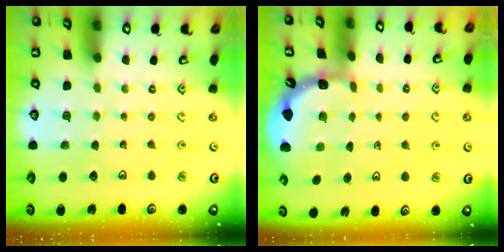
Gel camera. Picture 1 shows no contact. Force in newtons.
{"total": 1.7, "press": 1.7, "slide": 0.1}